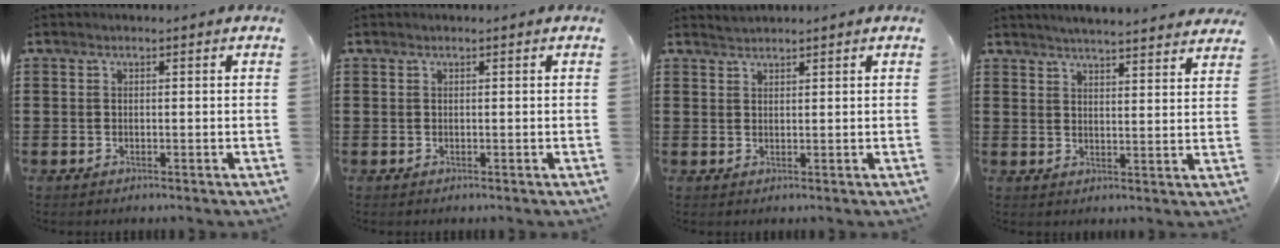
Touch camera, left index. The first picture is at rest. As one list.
[{"total": 0.0}, {"total": 1.3, "force": [1.3, 0.0, 0.0], "torque": [-0.003, -0.002, 0.026]}, {"total": 4.0, "force": [3.9, -0.5, 0.5], "torque": [-0.024, -0.022, 0.068]}]